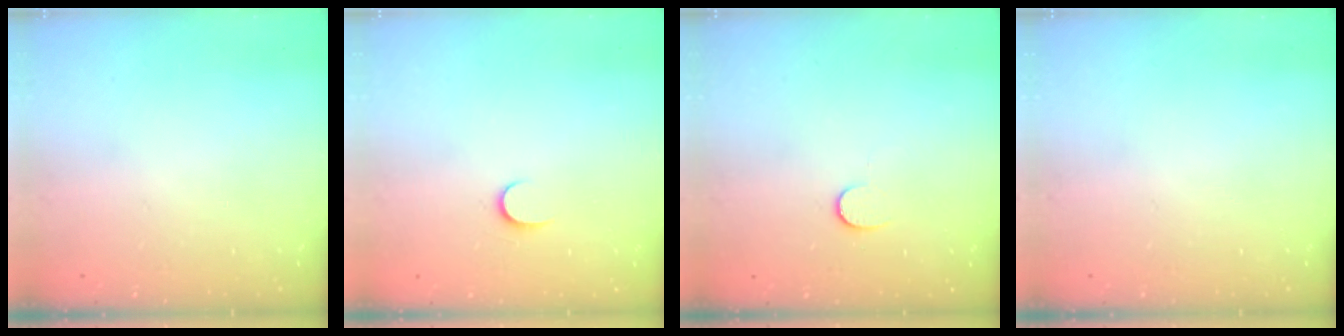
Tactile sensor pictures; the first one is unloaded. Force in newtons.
{"total": 3.8, "press": 3.8, "slide": 0.4}
{"total": 6.0, "press": 6.0, "slide": 0.5}
{"total": 0.0}